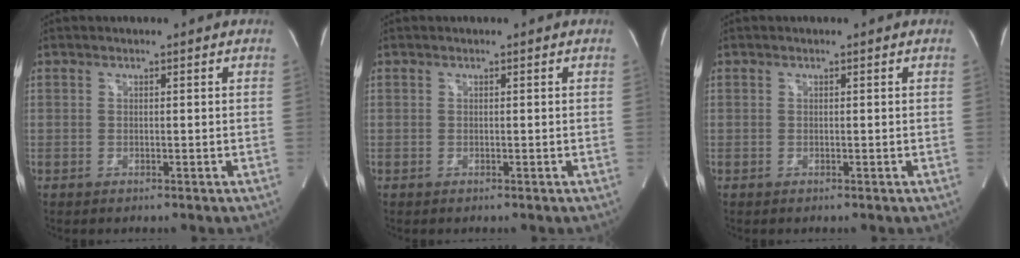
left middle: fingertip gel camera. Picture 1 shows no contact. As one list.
[{"total": 0.0}, {"total": 0.0}]